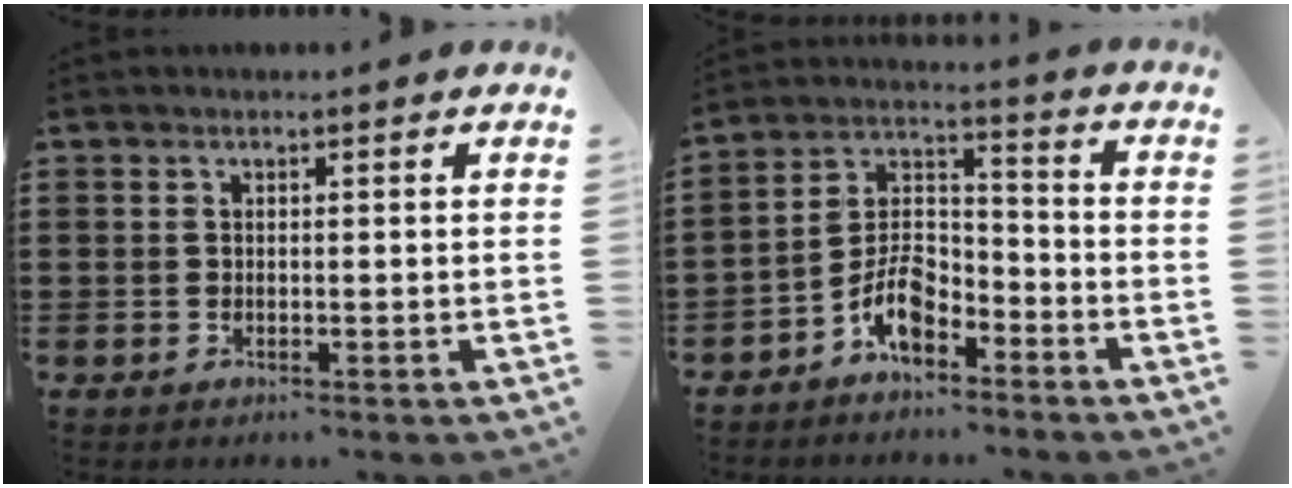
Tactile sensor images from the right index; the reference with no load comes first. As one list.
[{"total": 6.9, "force": [-4.6, 3.2, 4.0], "torque": [-0.090, 0.007, -0.091]}]